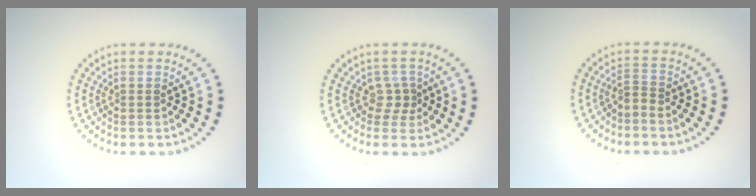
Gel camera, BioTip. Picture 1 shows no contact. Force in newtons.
{"total": 1.5, "press": 1.1, "slide": 1.1}
{"total": 1.1, "press": 0.3, "slide": 1.0}